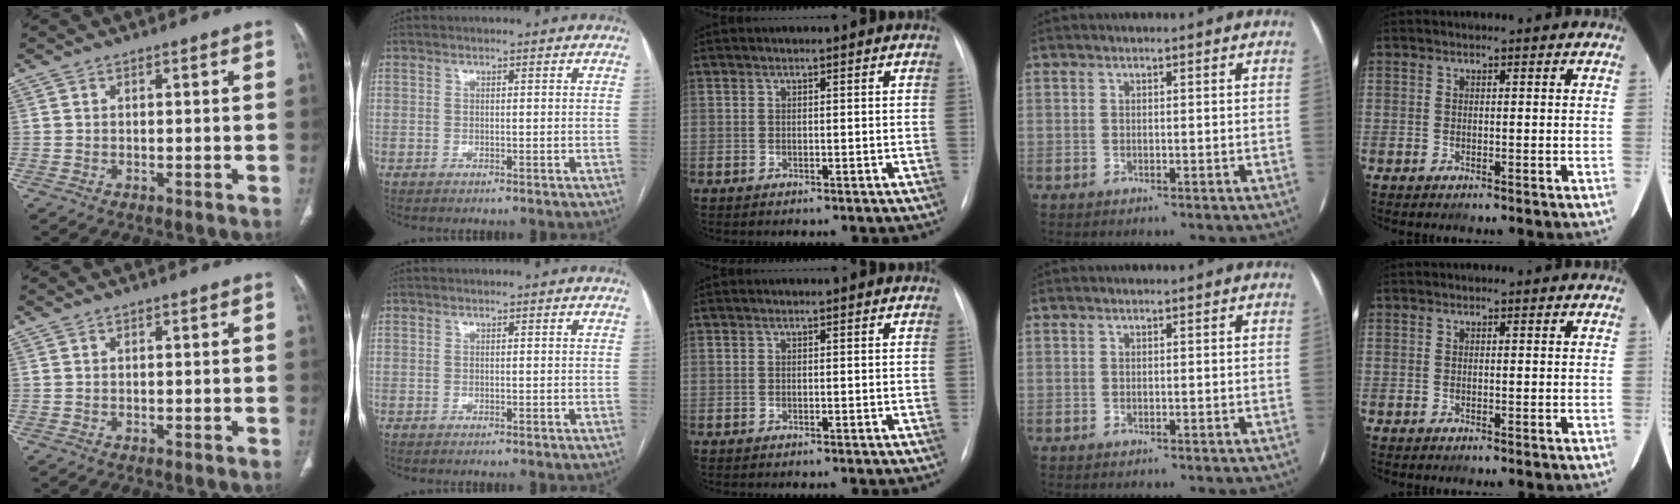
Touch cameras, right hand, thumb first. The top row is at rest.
{}